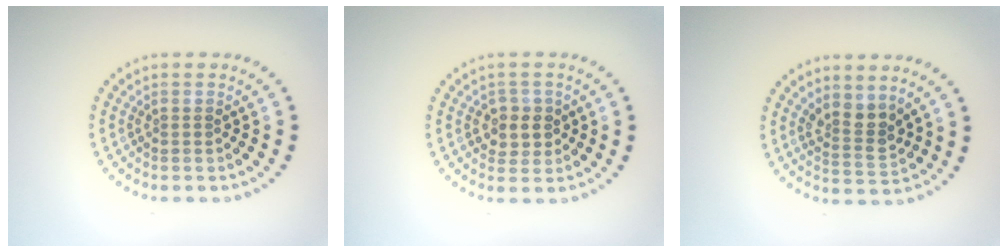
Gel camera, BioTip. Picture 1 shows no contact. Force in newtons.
{"total": 2.4, "press": 2.2, "slide": 0.7}
{"total": 2.8, "press": 2.4, "slide": 1.4}